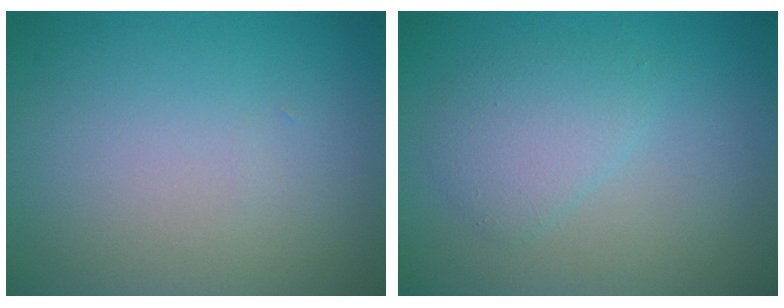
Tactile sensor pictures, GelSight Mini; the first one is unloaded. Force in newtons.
{"total": 2.6, "press": 2.6, "slide": 0.2}